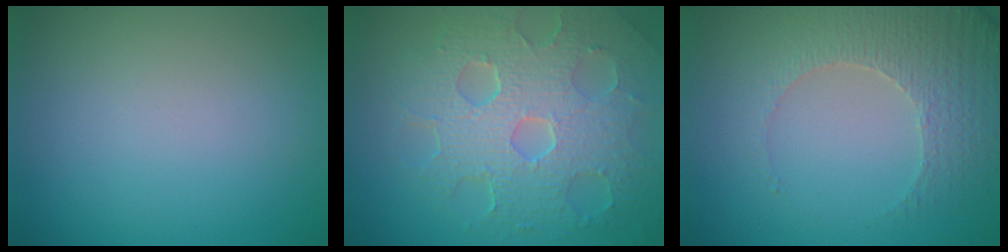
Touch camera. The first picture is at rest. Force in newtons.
{"total": 9.0, "press": 6.0, "slide": 6.6}
{"total": 3.8, "press": 3.3, "slide": 1.9}